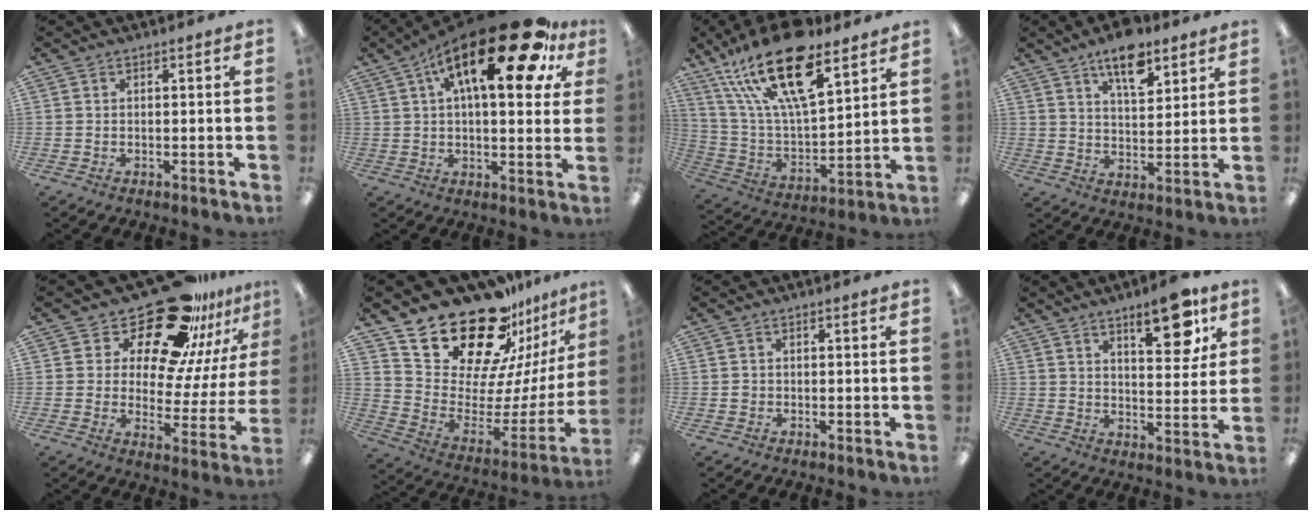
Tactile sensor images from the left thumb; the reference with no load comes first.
{"total": 23.1, "force": [11.4, 8.1, 18.5], "torque": [-0.280, -0.048, 0.176]}
{"total": 24.4, "force": [14.8, 9.4, 17.0], "torque": [-0.335, -0.080, 0.253]}
{"total": 10.9, "force": [7.4, 4.9, 6.3], "torque": [-0.093, -0.033, 0.128]}
{"total": 23.4, "force": [17.9, 9.1, 12.0], "torque": [-0.190, -0.122, 0.304]}
{"total": 25.8, "force": [20.7, 11.2, 10.7], "torque": [-0.168, -0.149, 0.376]}
{"total": 1.0, "force": [-0.2, 0.9, 0.2], "torque": [-0.003, 0.004, -0.005]}
{"total": 12.4, "force": [7.7, 4.6, 8.7], "torque": [-0.102, -0.041, 0.121]}